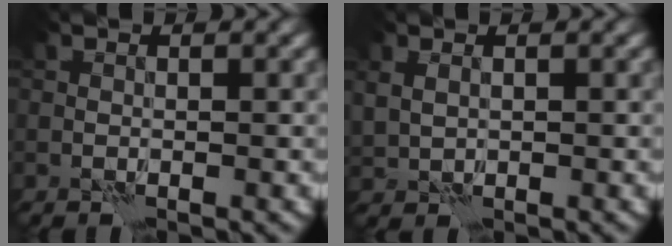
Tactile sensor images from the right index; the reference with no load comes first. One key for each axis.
{"total": 1.3, "fx": 0.5, "fy": 1.0, "fz": 0.8, "tx": -0.020, "ty": -0.003, "tz": 0.015}